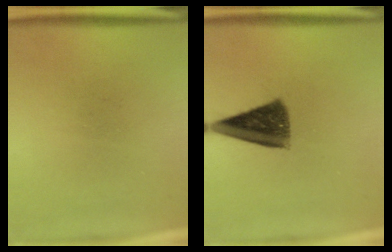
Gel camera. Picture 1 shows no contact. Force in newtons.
{"total": 9.2}